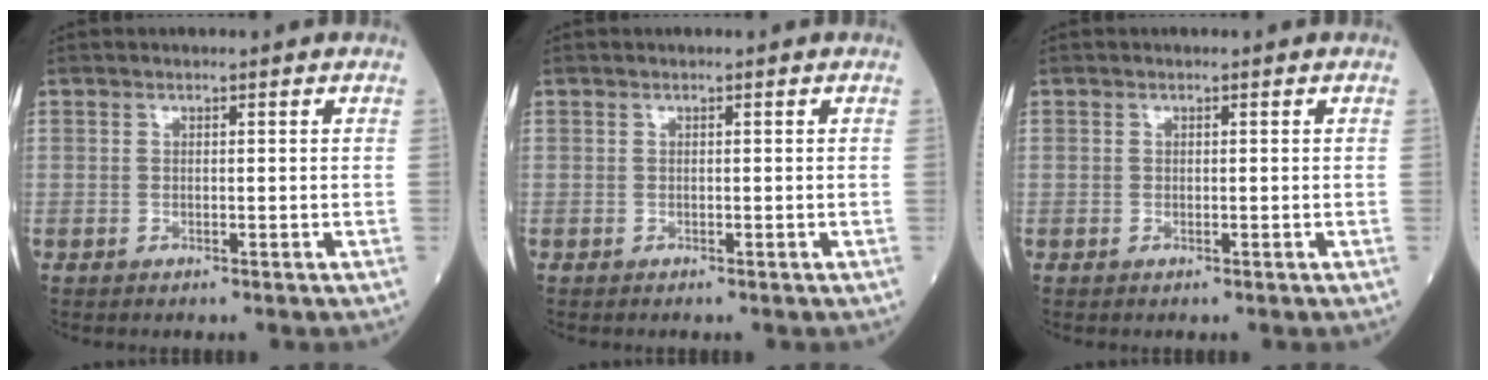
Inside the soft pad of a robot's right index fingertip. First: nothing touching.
{"total": 0.0}
{"total": 0.0}